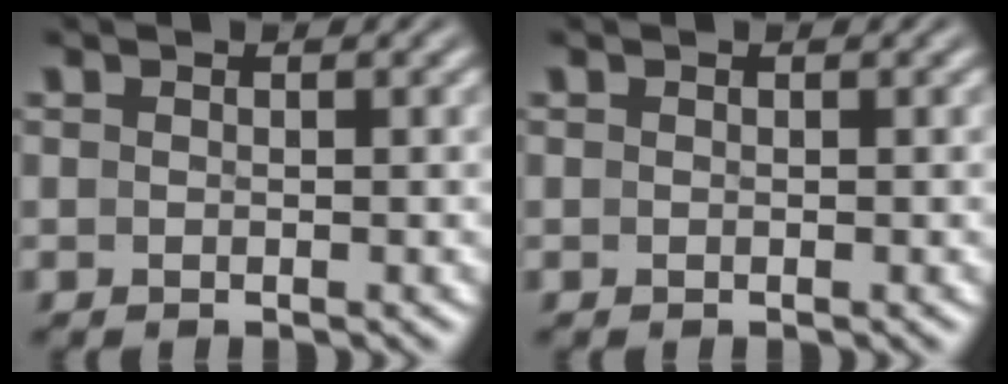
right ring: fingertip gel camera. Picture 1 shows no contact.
{"total": 0.0}